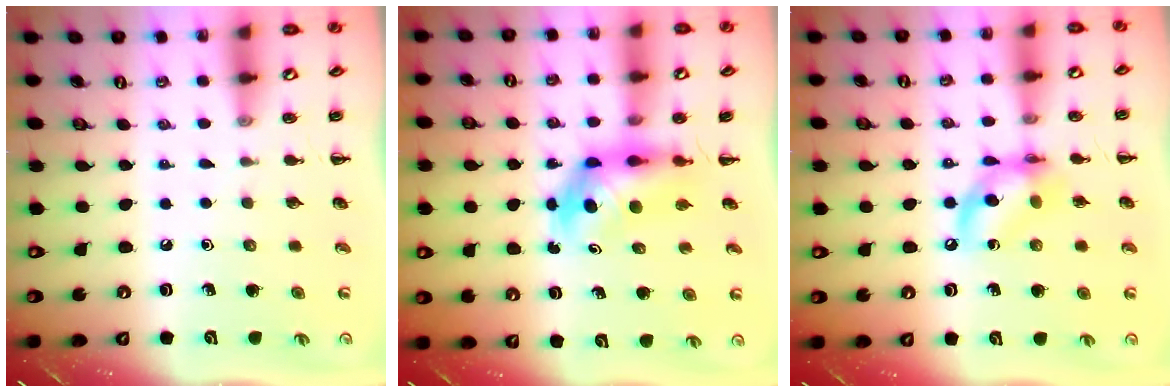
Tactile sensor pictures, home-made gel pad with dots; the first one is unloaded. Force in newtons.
{"total": 5.2, "press": 5.1, "slide": 1.0}
{"total": 11.4, "press": 11.1, "slide": 2.7}